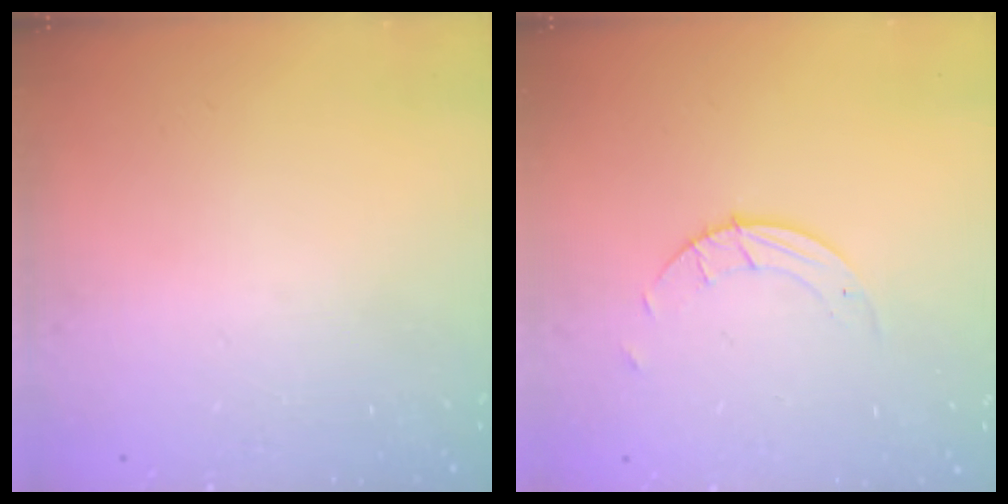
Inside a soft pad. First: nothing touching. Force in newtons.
{"total": 1.5, "press": 1.5, "slide": 0.1}